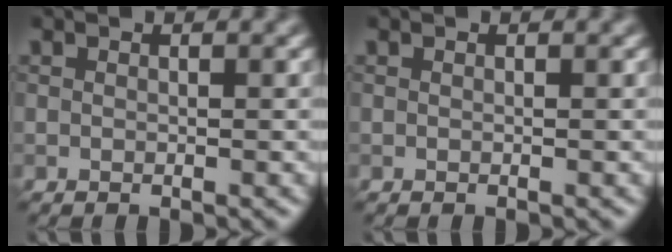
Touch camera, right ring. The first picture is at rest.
{"total": 0.0}